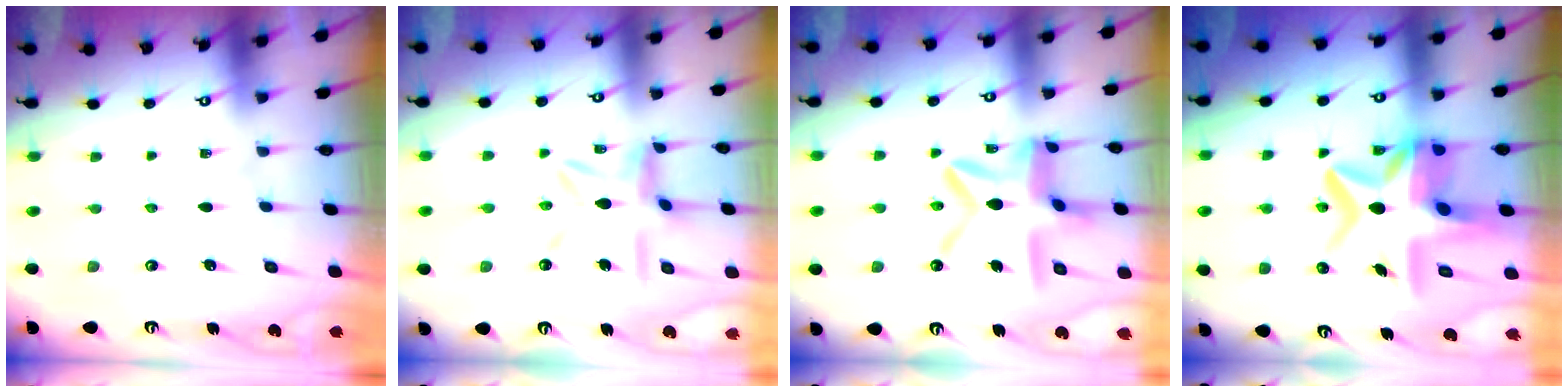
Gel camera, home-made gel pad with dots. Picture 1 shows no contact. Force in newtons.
{"total": 10.8, "press": 10.8, "slide": 1.0}
{"total": 14.2, "press": 14.1, "slide": 1.2}
{"total": 13.2, "press": 12.8, "slide": 3.2}